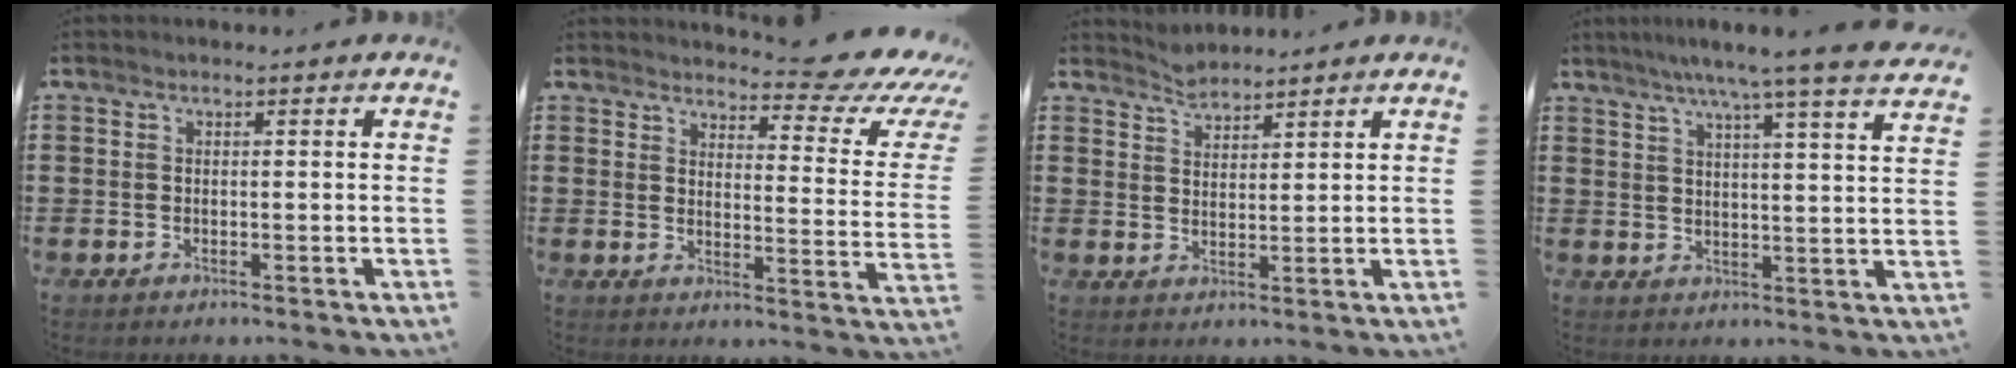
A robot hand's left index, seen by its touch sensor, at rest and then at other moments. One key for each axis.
{"total": 6.3, "fx": 5.6, "fy": 0.8, "fz": 2.8, "tx": -0.041, "ty": -0.048, "tz": 0.088}
{"total": 2.7, "fx": 2.7, "fy": 0.3, "fz": -0.4, "tx": -0.001, "ty": -0.006, "tz": 0.053}
{"total": 6.4, "fx": 5.4, "fy": -1.3, "fz": 3.2, "tx": -0.081, "ty": -0.029, "tz": 0.089}